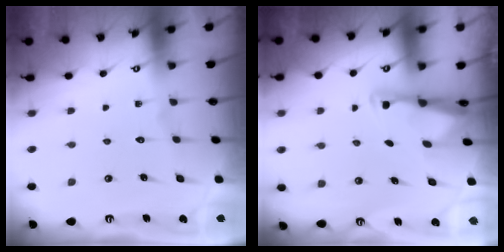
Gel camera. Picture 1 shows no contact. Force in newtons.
{"total": 2.8, "press": 2.8, "slide": 0.4}